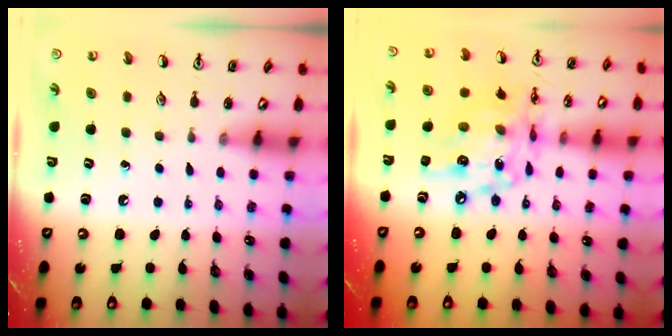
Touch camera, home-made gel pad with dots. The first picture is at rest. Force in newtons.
{"total": 16.1, "press": 16.0, "slide": 1.3}